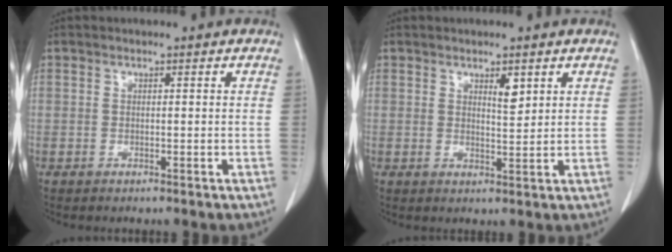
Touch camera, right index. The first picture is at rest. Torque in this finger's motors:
{"motor_torque": [0.10, 0.06, 0.00, 0.02]}